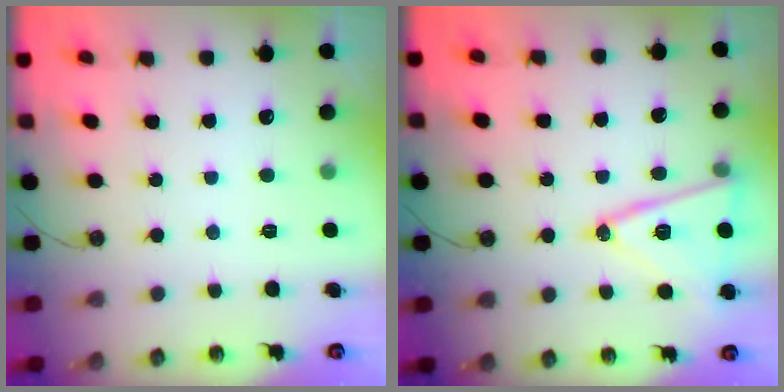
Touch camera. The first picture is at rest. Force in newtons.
{"total": 15.3, "press": 14.8, "slide": 3.5}